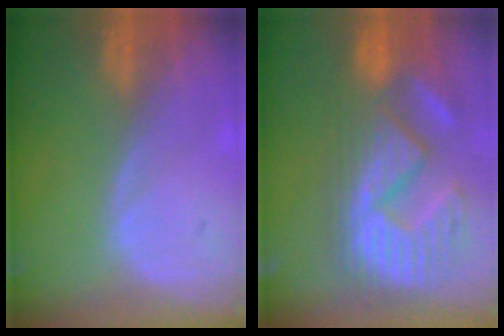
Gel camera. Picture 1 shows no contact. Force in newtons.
{"total": 12.9, "press": 12.0, "slide": 4.9}